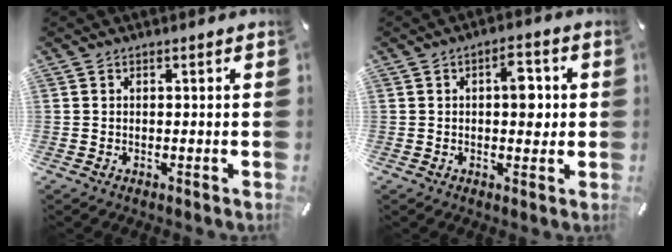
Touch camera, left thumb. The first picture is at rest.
{"total": 6.7, "force": [0.9, 3.6, 5.6], "torque": [-0.061, -0.006, 0.004]}